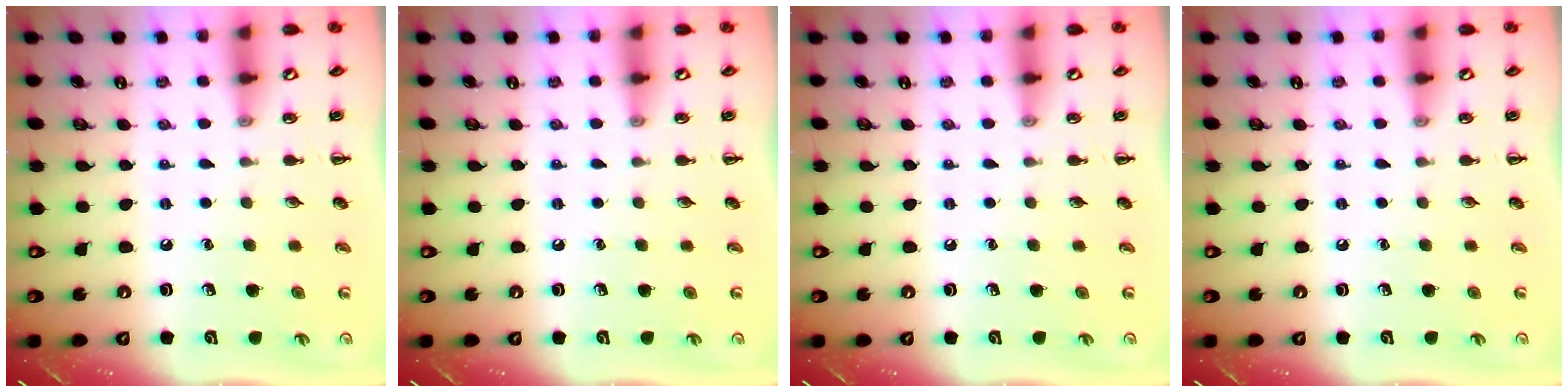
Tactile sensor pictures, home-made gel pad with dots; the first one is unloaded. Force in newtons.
{"total": 0.0}
{"total": 0.0}
{"total": 0.0}